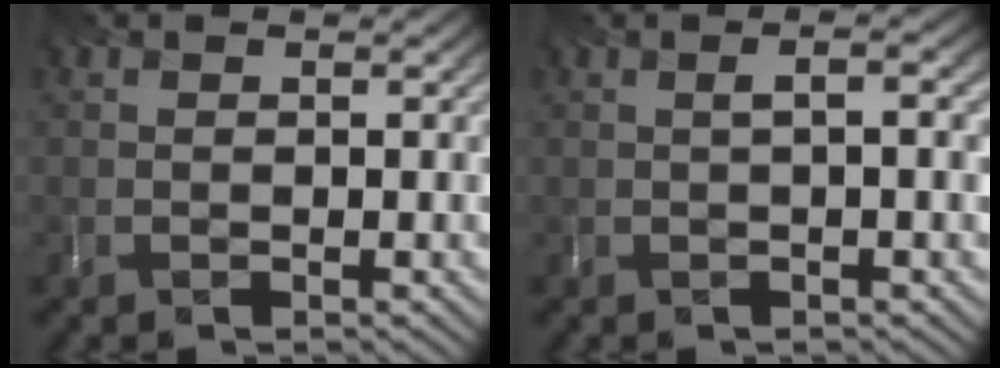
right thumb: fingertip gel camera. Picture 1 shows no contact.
{"total": 2.7, "force": [-0.2, 0.6, 2.6], "torque": [-0.039, 0.008, -0.007]}